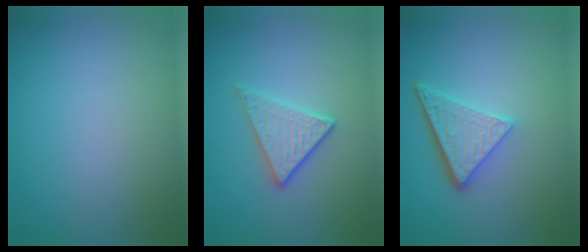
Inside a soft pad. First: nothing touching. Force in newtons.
{"total": 3.0, "press": 2.7, "slide": 1.2}
{"total": 4.7, "press": 3.5, "slide": 3.2}